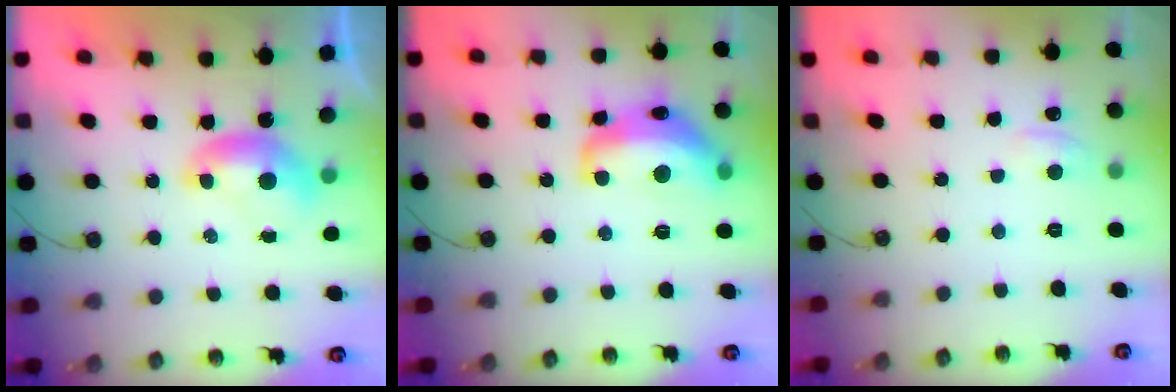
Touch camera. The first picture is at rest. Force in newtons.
{"total": 9.0, "press": 9.0, "slide": 0.8}
{"total": 0.8, "press": 0.1, "slide": 0.8}